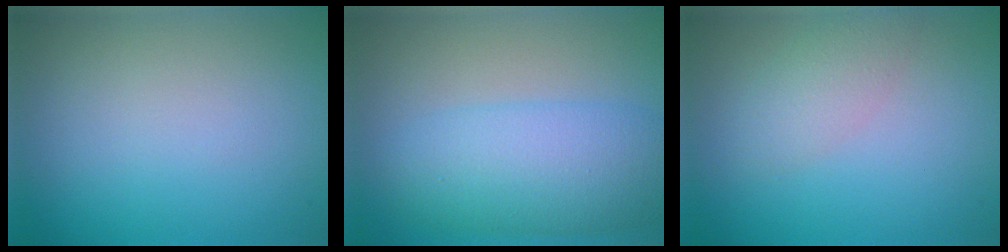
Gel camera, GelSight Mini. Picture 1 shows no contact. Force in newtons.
{"total": 6.9, "press": 6.9, "slide": 0.2}
{"total": 2.4, "press": 2.4, "slide": 0.2}